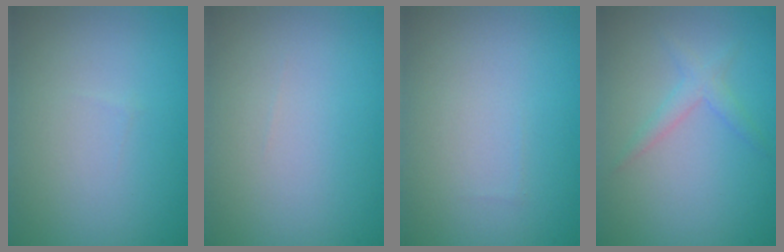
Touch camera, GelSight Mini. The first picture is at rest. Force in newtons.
{"total": 0.0}
{"total": 0.0}
{"total": 1.7, "press": 1.7, "slide": 0.1}